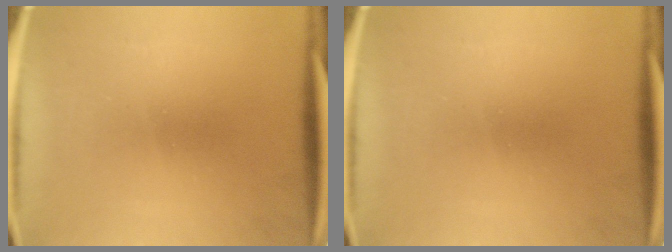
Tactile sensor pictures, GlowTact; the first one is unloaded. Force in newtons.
{"total": 0.0}